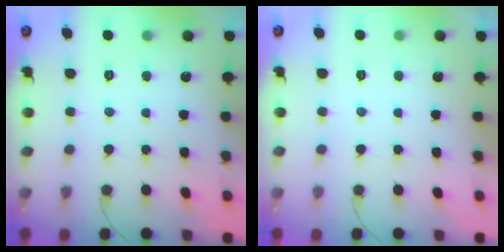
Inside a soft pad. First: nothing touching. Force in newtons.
{"total": 2.3, "press": 2.2, "slide": 0.4}